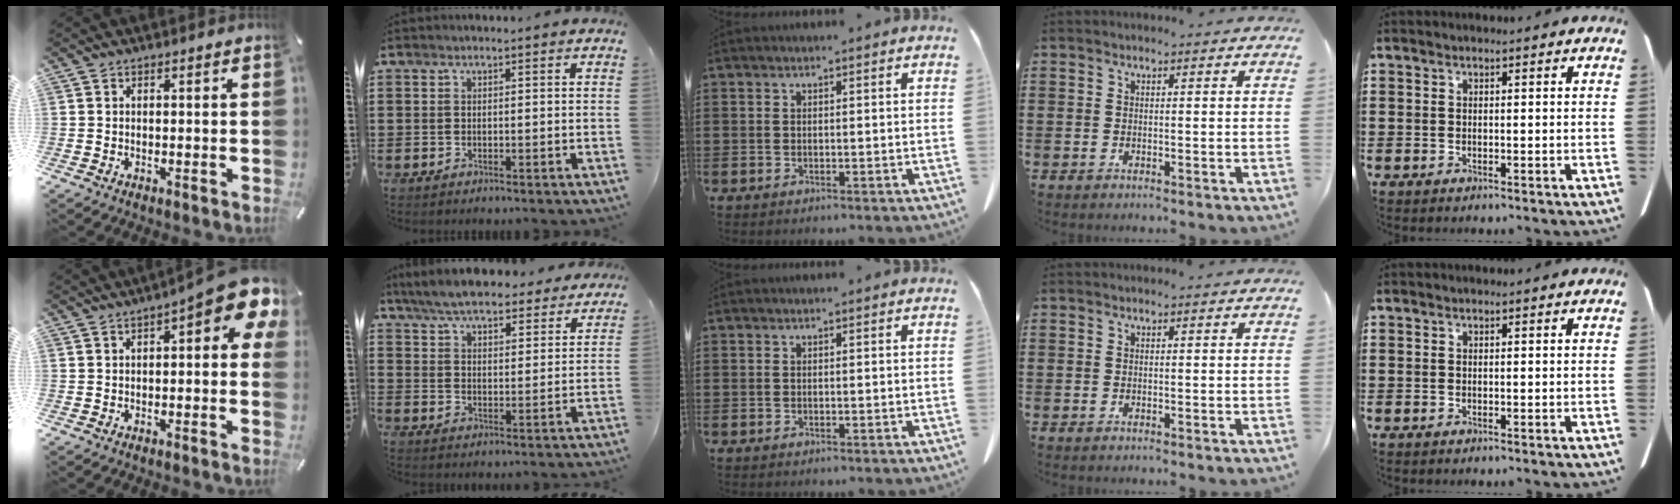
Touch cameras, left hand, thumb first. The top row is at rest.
{"thumb": {"total": 10.1, "force": [3.8, 2.8, 8.9], "torque": [-0.118, -0.032, 0.063]}, "index": {"total": 7.1, "force": [6.7, 1.0, 2.2], "torque": [-0.070, -0.025, 0.122]}}